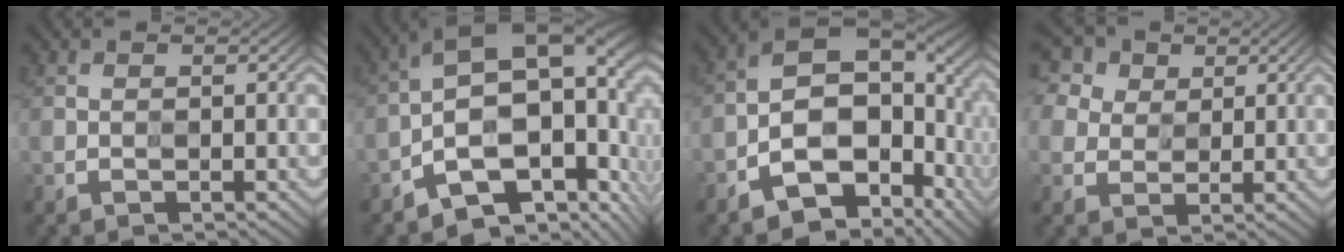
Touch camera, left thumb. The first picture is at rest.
{"total": 15.4, "force": [-3.3, 7.2, 13.2], "torque": [-0.185, 0.006, -0.041]}
{"total": 11.2, "force": [-4.8, 6.6, 7.7], "torque": [-0.107, -0.008, -0.085]}
{"total": 9.0, "force": [5.8, 5.9, 3.5], "torque": [-0.128, 0.021, 0.101]}